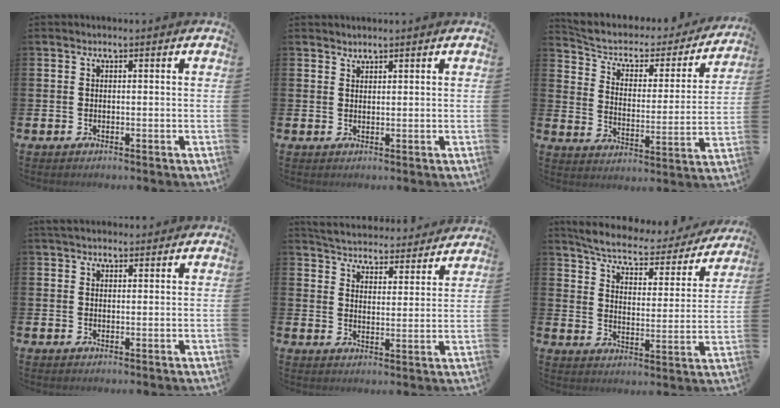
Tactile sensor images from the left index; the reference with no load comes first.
{"total": 1.3, "force": [1.3, 0.3, -0.1], "torque": [0.014, -0.003, 0.022]}
{"total": 5.8, "force": [4.9, 2.5, 1.7], "torque": [-0.062, -0.038, 0.078]}
{"total": 2.5, "force": [2.3, 0.9, 0.5], "torque": [-0.005, -0.002, 0.040]}
{"total": 5.0, "force": [5.0, 0.7, 0.0], "torque": [-0.017, -0.045, 0.083]}
{"total": 6.0, "force": [5.3, 1.4, 2.3], "torque": [-0.071, -0.038, 0.085]}